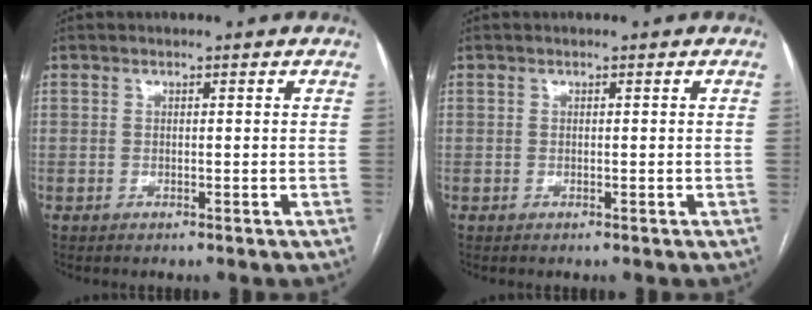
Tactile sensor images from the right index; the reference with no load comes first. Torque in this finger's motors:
{"motor_torque": [0.00, 0.00, 0.00, 0.01]}